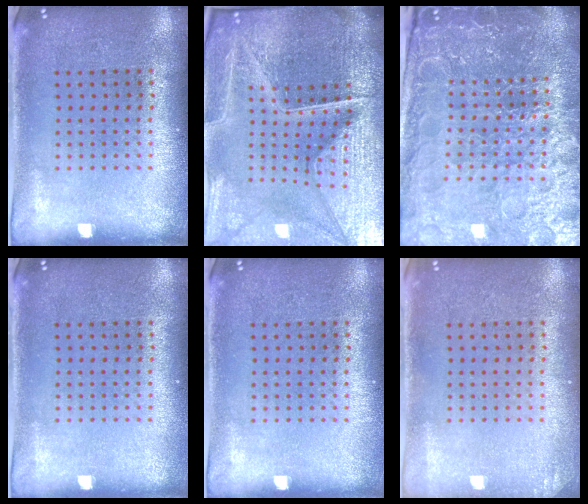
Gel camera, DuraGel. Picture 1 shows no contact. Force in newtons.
{"total": 6.8, "press": 6.0, "slide": 3.2}
{"total": 5.7, "press": 5.2, "slide": 2.4}
{"total": 0.0}
{"total": 0.0}
{"total": 0.9, "press": 0.9, "slide": 0.2}